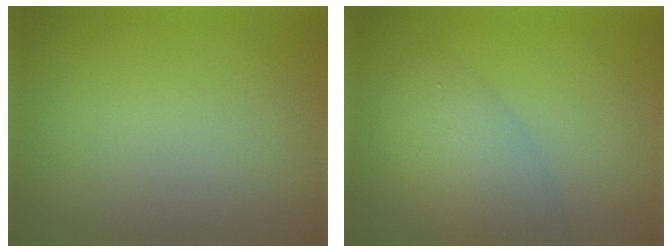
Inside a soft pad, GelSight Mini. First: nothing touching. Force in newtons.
{"total": 4.7, "press": 4.7, "slide": 0.1}